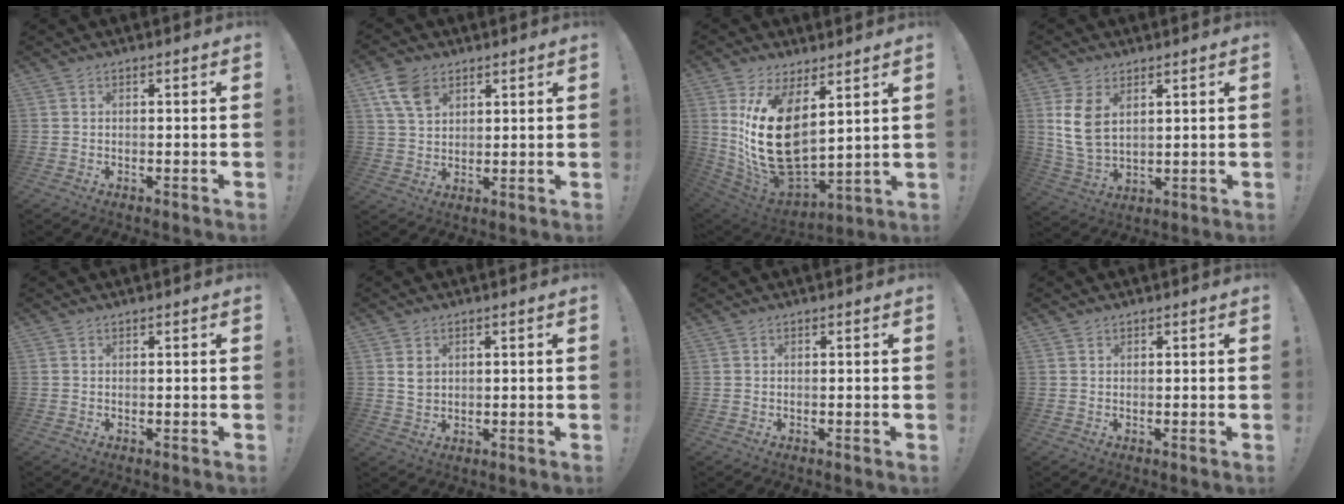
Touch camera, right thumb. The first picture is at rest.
{"total": 9.3, "force": [5.1, 6.1, 4.9], "torque": [-0.087, -0.014, 0.103]}
{"total": 20.4, "force": [6.0, 10.5, 16.5], "torque": [-0.332, -0.061, 0.115]}
{"total": 9.1, "force": [3.7, 5.5, 6.3], "torque": [-0.125, -0.022, 0.069]}
{"total": 0.0}
{"total": 3.3, "force": [1.4, 2.5, 1.6], "torque": [-0.020, -0.001, 0.026]}
{"total": 0.0}
{"total": 0.7, "force": [0.6, 0.3, 0.1], "torque": [-0.001, -0.002, 0.012]}